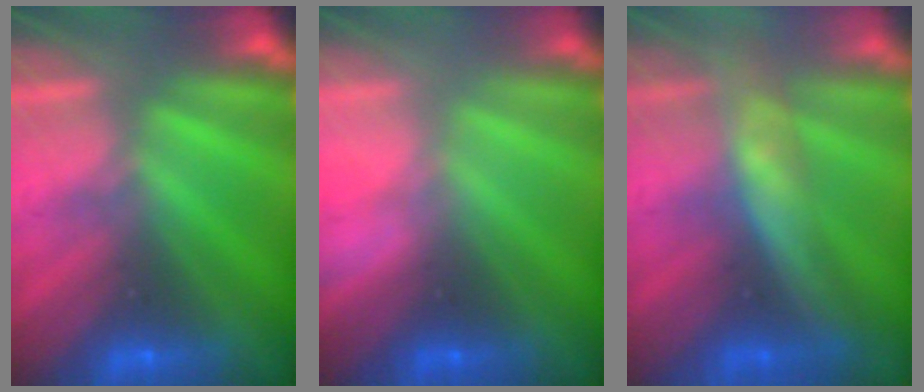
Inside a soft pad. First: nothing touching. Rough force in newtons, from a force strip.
{"total": 2.7}
{"total": 3.4}